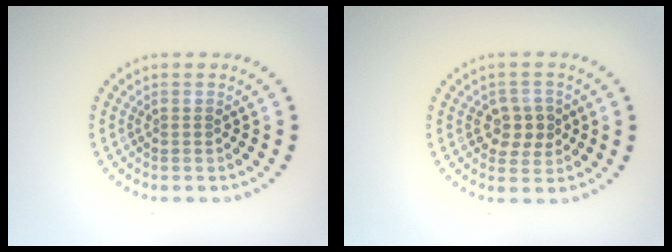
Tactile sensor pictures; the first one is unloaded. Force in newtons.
{"total": 2.8, "press": 2.7, "slide": 0.7}